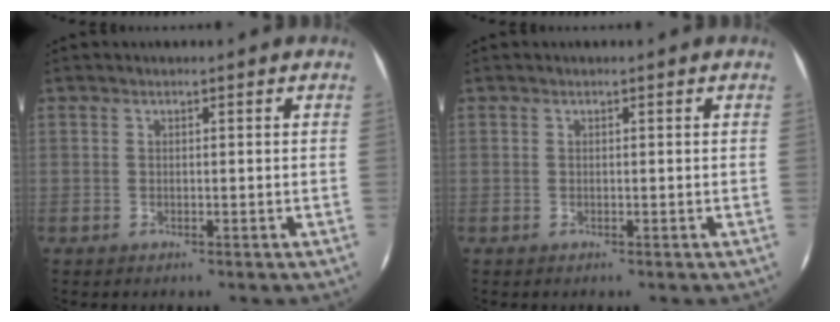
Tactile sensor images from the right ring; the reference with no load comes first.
{"total": 0.0}